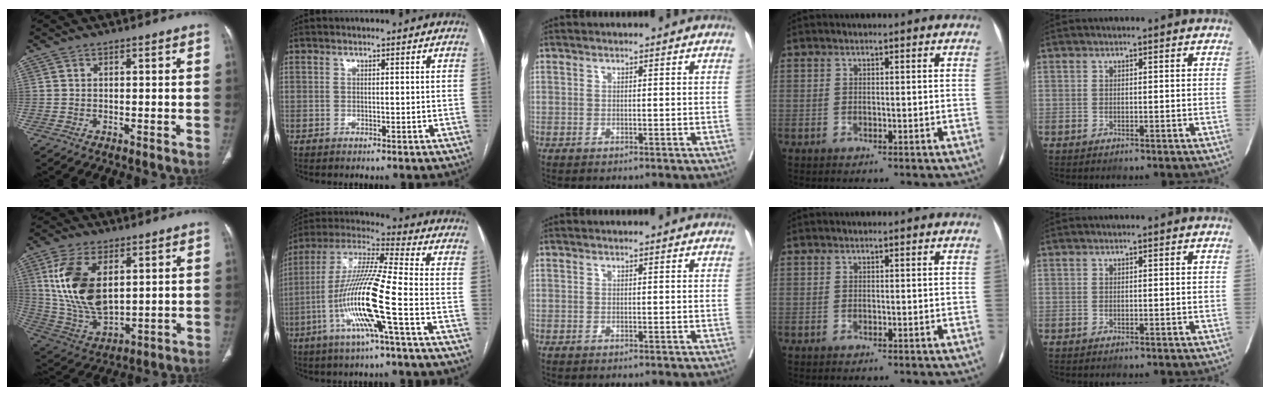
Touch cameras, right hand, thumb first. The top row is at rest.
{"thumb": {"total": 16.5, "force": [4.5, 9.2, 13.0], "torque": [-0.247, -0.019, 0.100]}, "index": {"total": 15.0, "force": [-4.8, -0.6, 14.2], "torque": [-0.285, -0.003, -0.101]}}